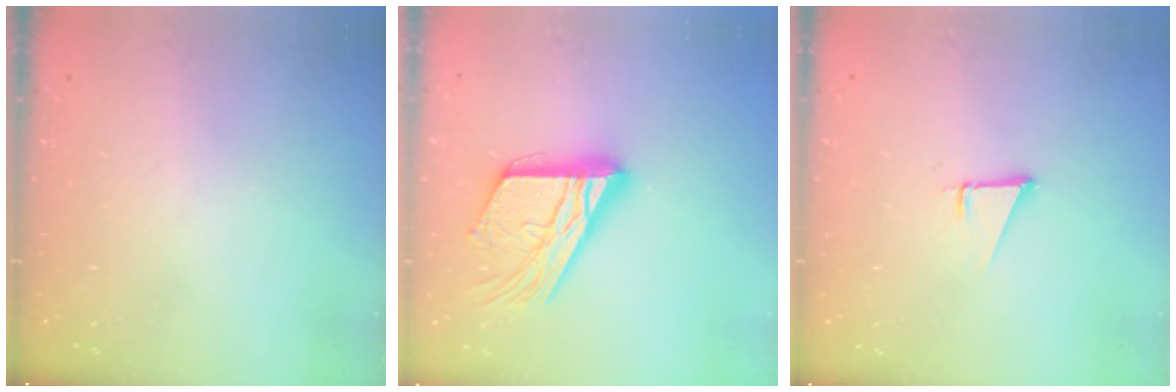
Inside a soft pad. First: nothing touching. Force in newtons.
{"total": 19.3, "press": 19.2, "slide": 1.8}
{"total": 1.9, "press": 1.9, "slide": 0.0}